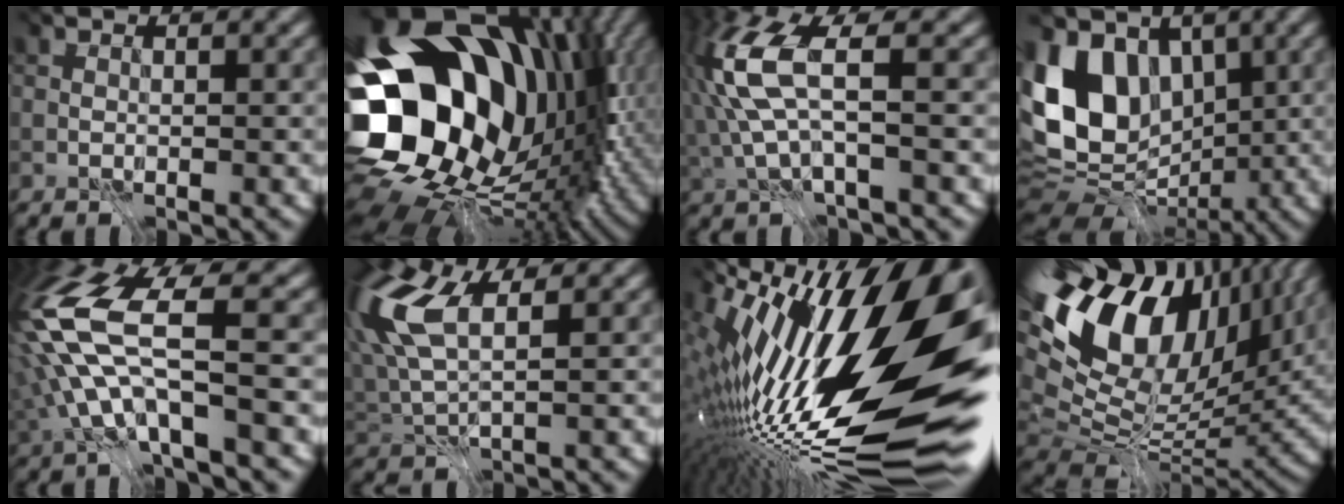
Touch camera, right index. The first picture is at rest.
{"total": 17.0, "force": [0.8, 12.4, 11.6], "torque": [-0.206, -0.024, 0.064]}
{"total": 5.3, "force": [-1.4, 0.6, 5.0], "torque": [-0.141, 0.000, -0.006]}
{"total": 8.8, "force": [0.0, 7.0, 5.3], "torque": [-0.112, -0.012, 0.010]}
{"total": 9.5, "force": [-2.1, 2.3, 9.0], "torque": [-0.221, -0.006, -0.020]}
{"total": 8.9, "force": [2.6, 3.8, 7.6], "torque": [-0.185, 0.006, 0.065]}
{"total": 16.9, "force": [-0.8, 4.9, 16.1], "torque": [-0.267, -0.002, -0.021]}
{"total": 14.9, "force": [4.4, 8.3, 11.6], "torque": [-0.240, 0.024, 0.087]}